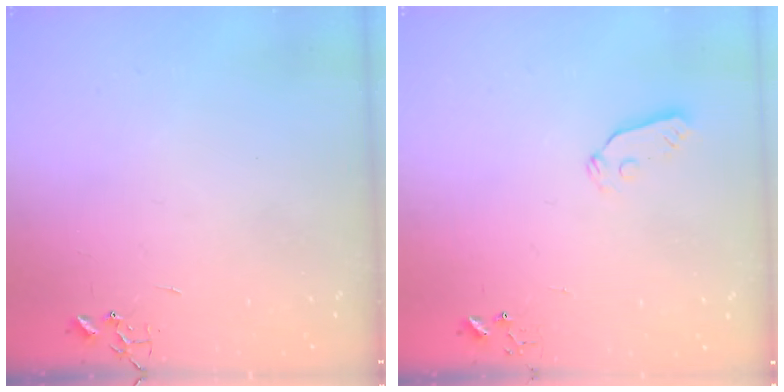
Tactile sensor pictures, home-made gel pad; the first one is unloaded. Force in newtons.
{"total": 3.9, "press": 3.8, "slide": 0.6}